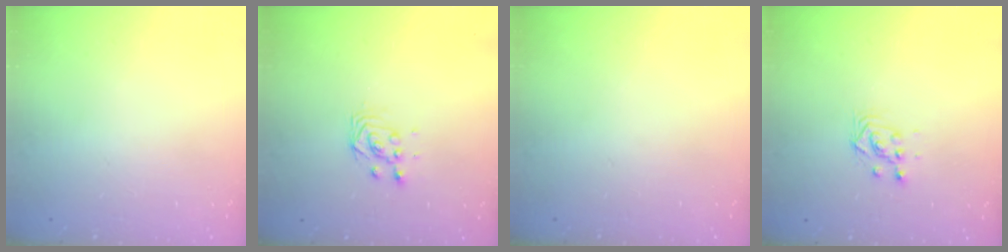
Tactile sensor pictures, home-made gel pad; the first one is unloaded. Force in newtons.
{"total": 2.8, "press": 2.8, "slide": 0.3}
{"total": 0.0}
{"total": 2.8, "press": 2.8, "slide": 0.1}